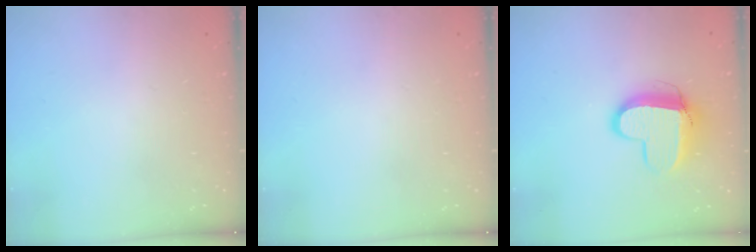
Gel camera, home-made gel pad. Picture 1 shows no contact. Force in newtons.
{"total": 0.0}
{"total": 11.2, "press": 11.2, "slide": 0.9}